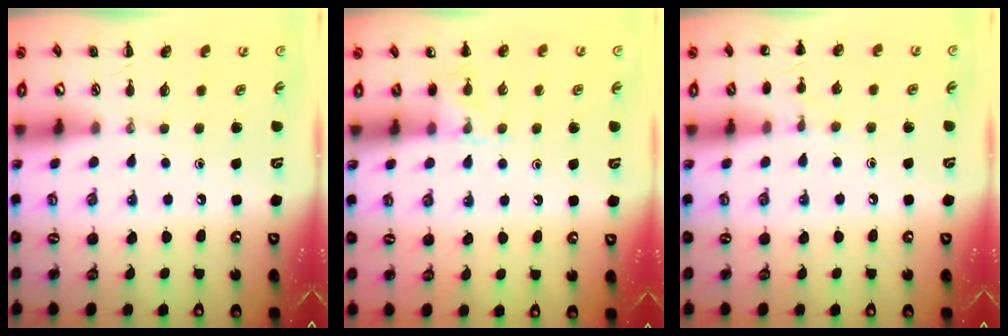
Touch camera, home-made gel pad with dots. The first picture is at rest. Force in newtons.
{"total": 7.4, "press": 7.1, "slide": 2.2}
{"total": 5.4, "press": 5.1, "slide": 1.6}